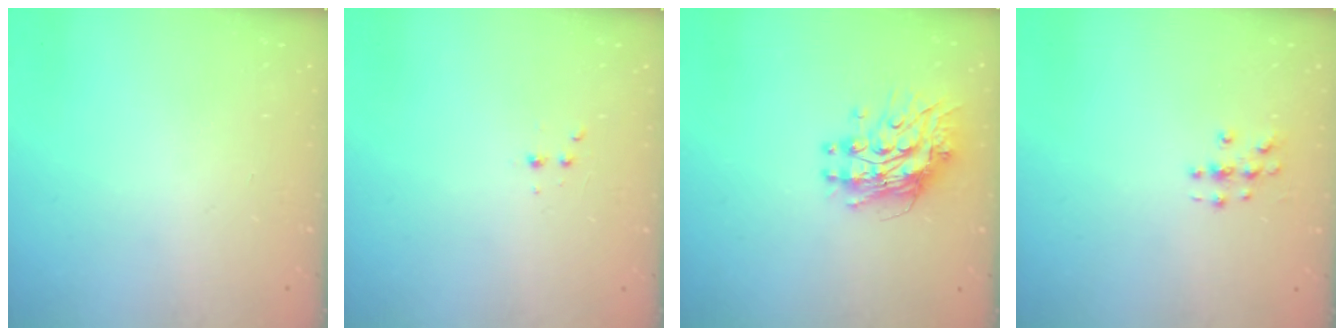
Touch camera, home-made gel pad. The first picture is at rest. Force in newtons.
{"total": 2.9, "press": 2.7, "slide": 1.0}
{"total": 11.4, "press": 11.3, "slide": 1.0}
{"total": 3.2, "press": 3.2, "slide": 0.1}